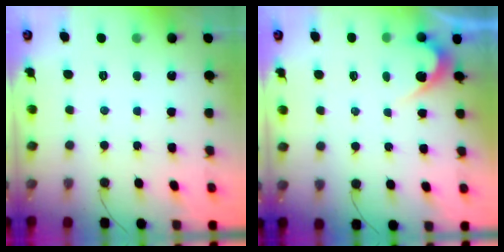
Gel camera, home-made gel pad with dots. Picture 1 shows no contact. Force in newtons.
{"total": 3.8, "press": 3.8, "slide": 0.2}